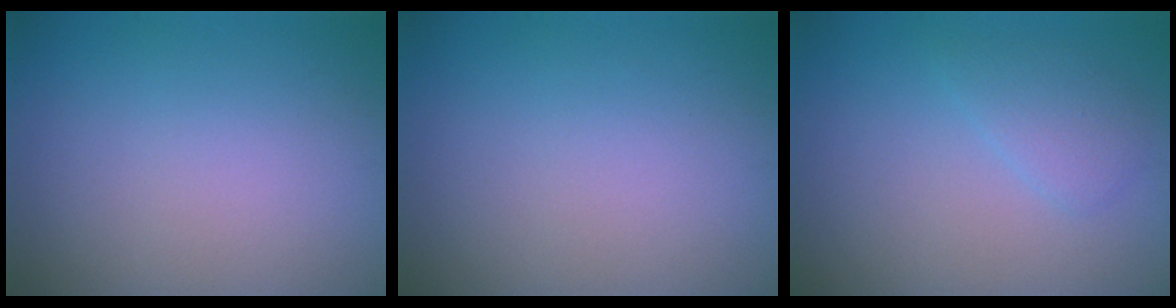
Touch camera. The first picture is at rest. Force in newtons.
{"total": 0.0}
{"total": 1.8, "press": 1.8, "slide": 0.1}